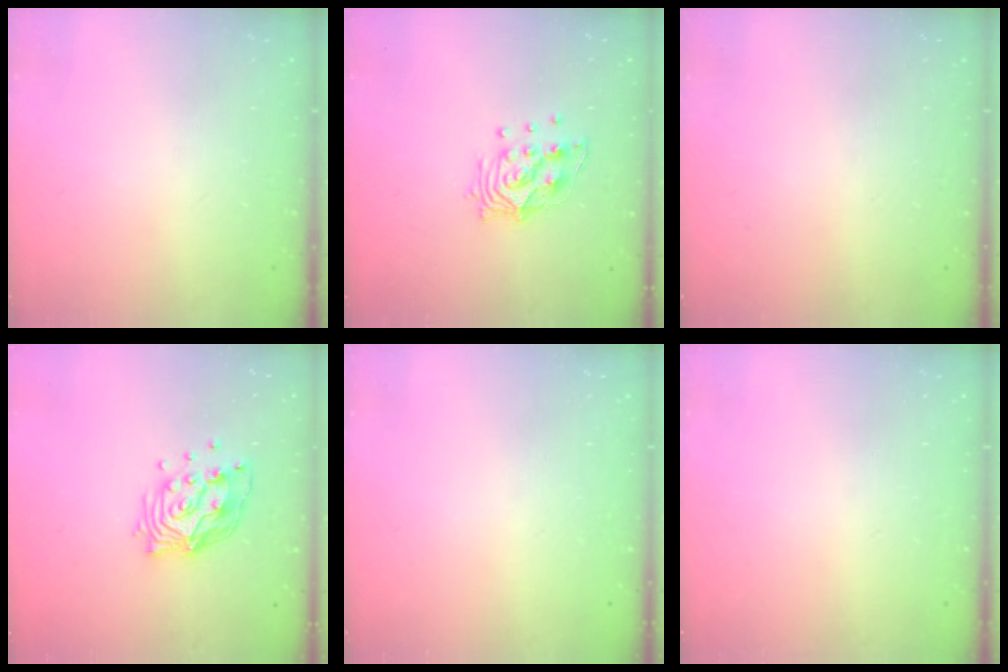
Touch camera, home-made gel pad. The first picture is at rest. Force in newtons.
{"total": 11.2, "press": 11.2, "slide": 0.6}
{"total": 0.0}
{"total": 13.1, "press": 13.1, "slide": 1.2}
{"total": 0.0}
{"total": 0.0}